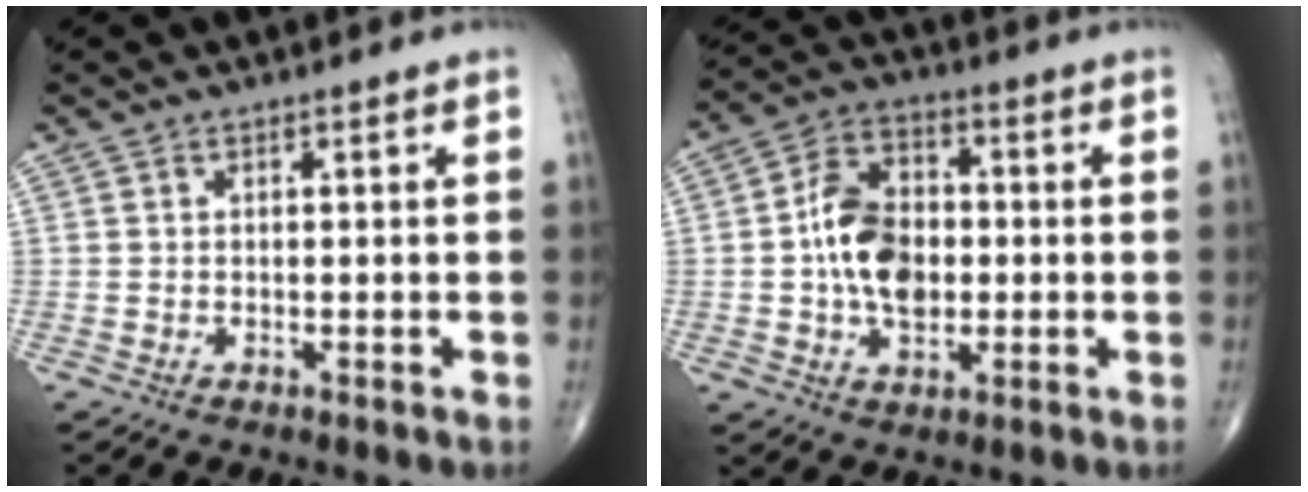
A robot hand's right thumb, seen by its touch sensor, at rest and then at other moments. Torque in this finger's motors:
{"motor_torque": [1.80, 1.69, 1.31, 0.07, 0.07]}